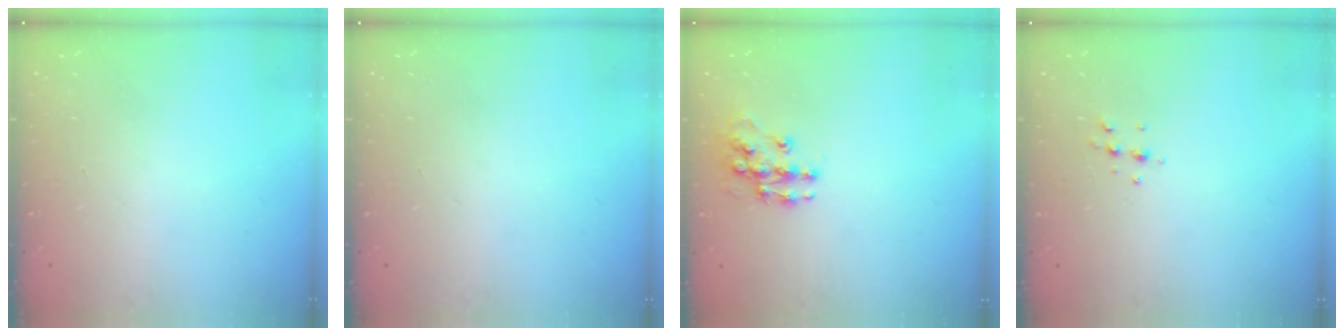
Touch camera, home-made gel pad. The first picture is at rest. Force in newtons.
{"total": 0.0}
{"total": 10.9, "press": 10.9, "slide": 0.8}
{"total": 4.9, "press": 4.8, "slide": 1.1}